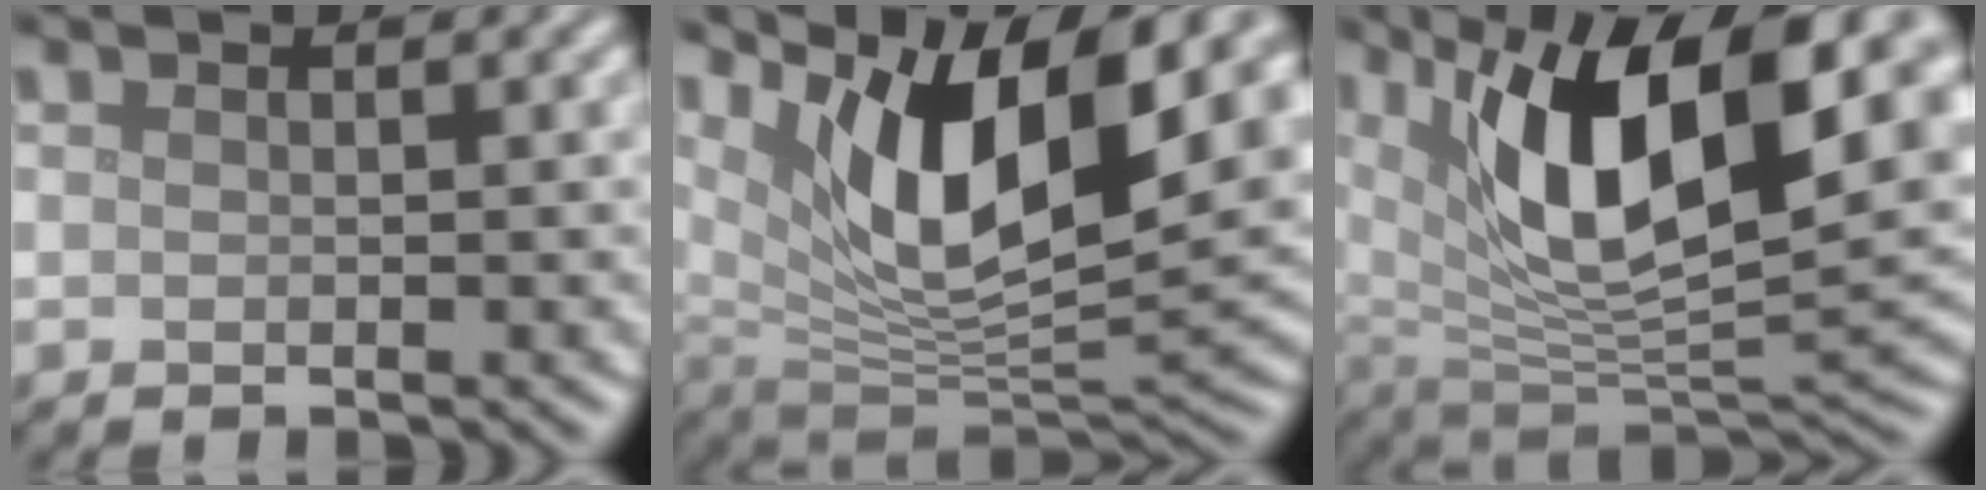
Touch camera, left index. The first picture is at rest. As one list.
[{"total": 13.0, "force": [6.0, 4.6, 10.6], "torque": [-0.179, 0.000, 0.110]}, {"total": 14.6, "force": [5.0, 6.2, 12.2], "torque": [-0.188, -0.005, 0.085]}]